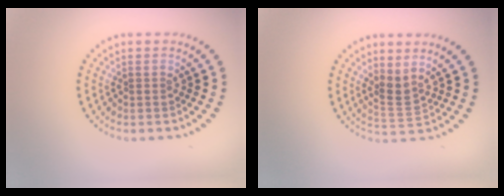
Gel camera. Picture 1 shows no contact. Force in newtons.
{"total": 2.3, "press": 1.6, "slide": 1.6}